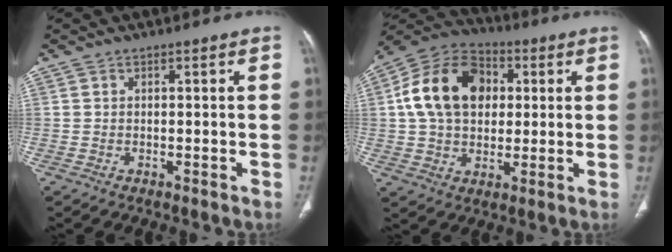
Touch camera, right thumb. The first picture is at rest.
{"total": 17.4, "force": [3.0, 12.6, 11.6], "torque": [-0.185, 0.017, 0.045]}